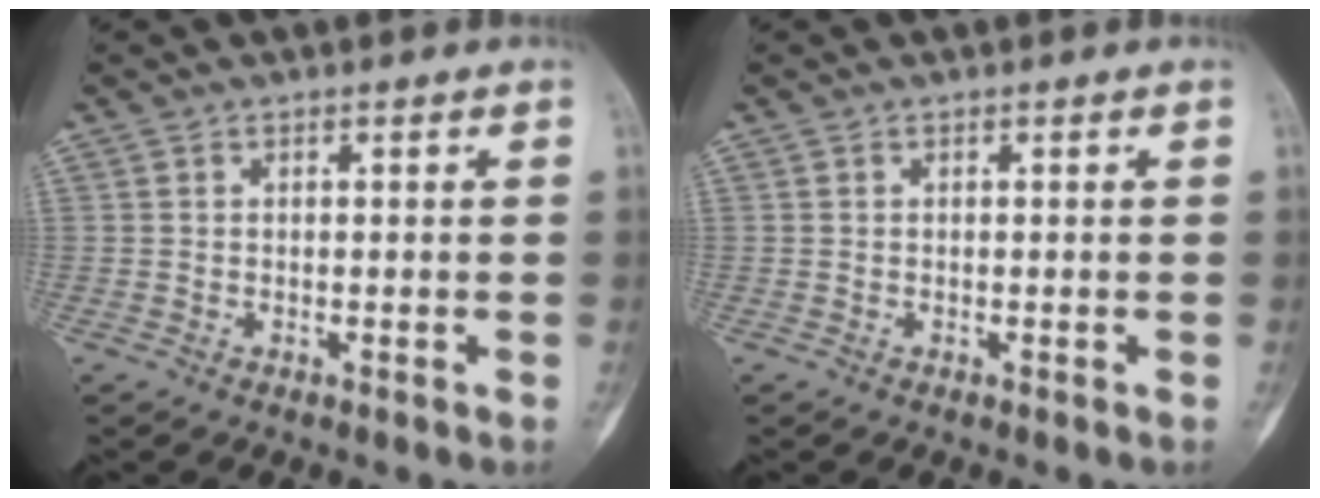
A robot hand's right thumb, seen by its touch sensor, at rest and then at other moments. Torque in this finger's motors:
{"motor_torque": [0.00, 0.00, 0.05, -0.05, 0.06]}